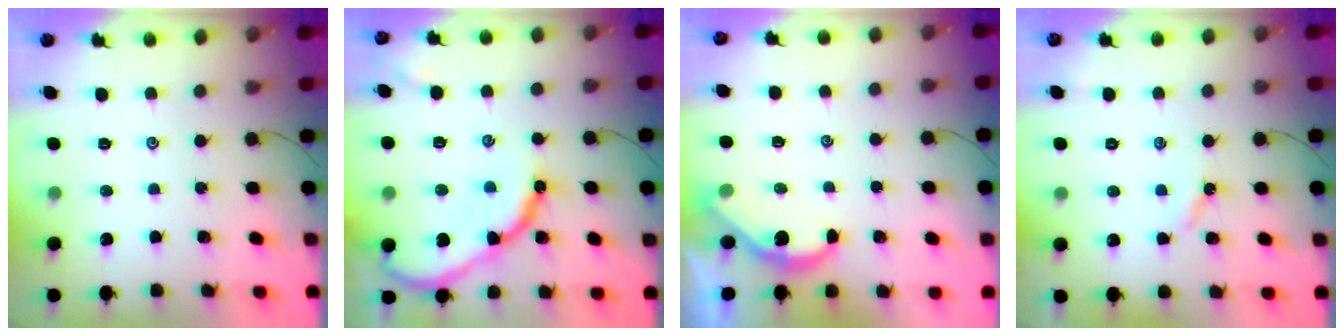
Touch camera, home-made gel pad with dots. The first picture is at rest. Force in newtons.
{"total": 13.1, "press": 13.1, "slide": 0.7}
{"total": 3.3, "press": 3.3, "slide": 0.3}
{"total": 2.6, "press": 2.6, "slide": 0.3}